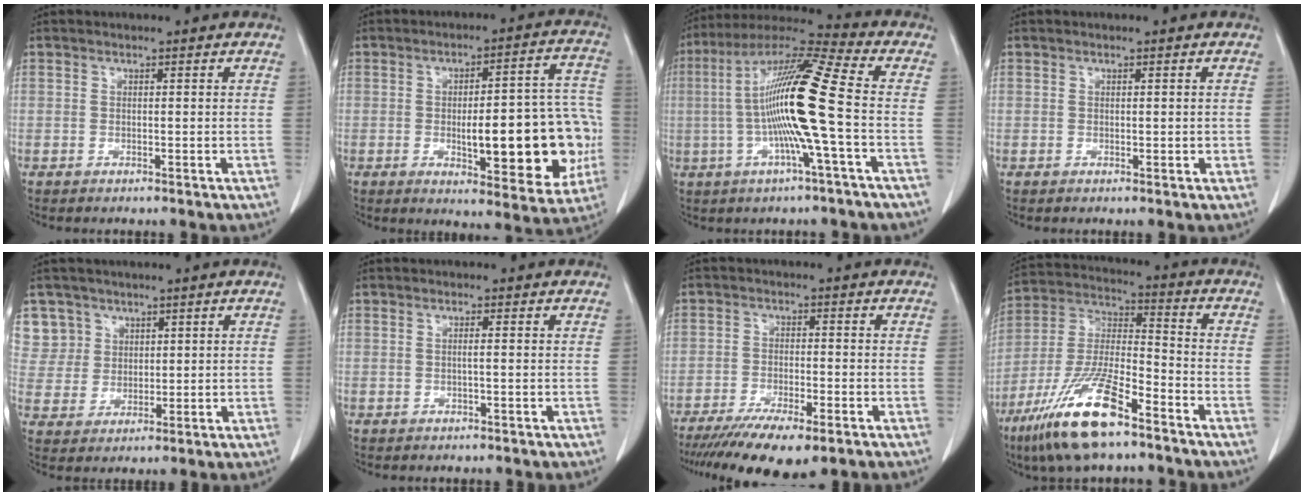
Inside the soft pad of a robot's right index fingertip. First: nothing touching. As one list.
[{"total": 18.7, "force": [-3.1, 5.4, 17.7], "torque": [-0.179, 0.029, -0.023]}, {"total": 16.4, "force": [-1.4, -0.5, 16.3], "torque": [-0.308, 0.009, -0.042]}, {"total": 1.0, "force": [0.1, 0.4, 0.9], "torque": [-0.014, -0.002, 0.005]}, {"total": 7.0, "force": [4.1, 5.7, -0.3], "torque": [0.012, 0.008, 0.090]}, {"total": 0.9, "force": [0.0, -0.1, 0.9], "torque": [-0.015, 0.002, 0.000]}, {"total": 10.7, "force": [-7.6, 2.4, 7.2], "torque": [-0.114, -0.020, -0.120]}, {"total": 16.4, "force": [-10.4, 3.4, 12.1], "torque": [-0.262, -0.022, -0.196]}]